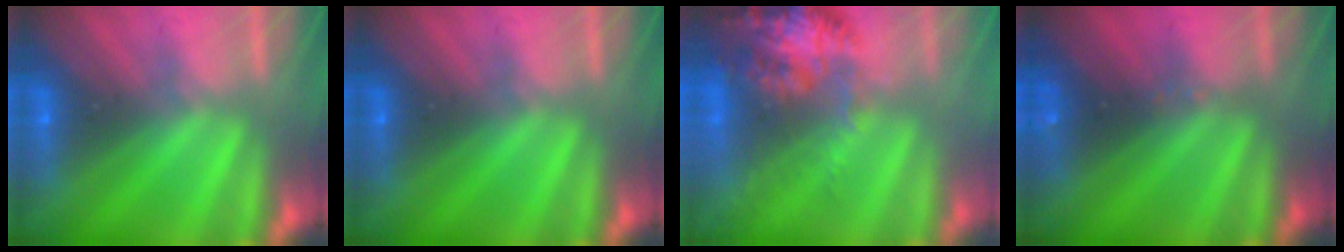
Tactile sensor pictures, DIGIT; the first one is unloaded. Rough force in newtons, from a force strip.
{"total": 0.0}
{"total": 8.0}
{"total": 2.4}